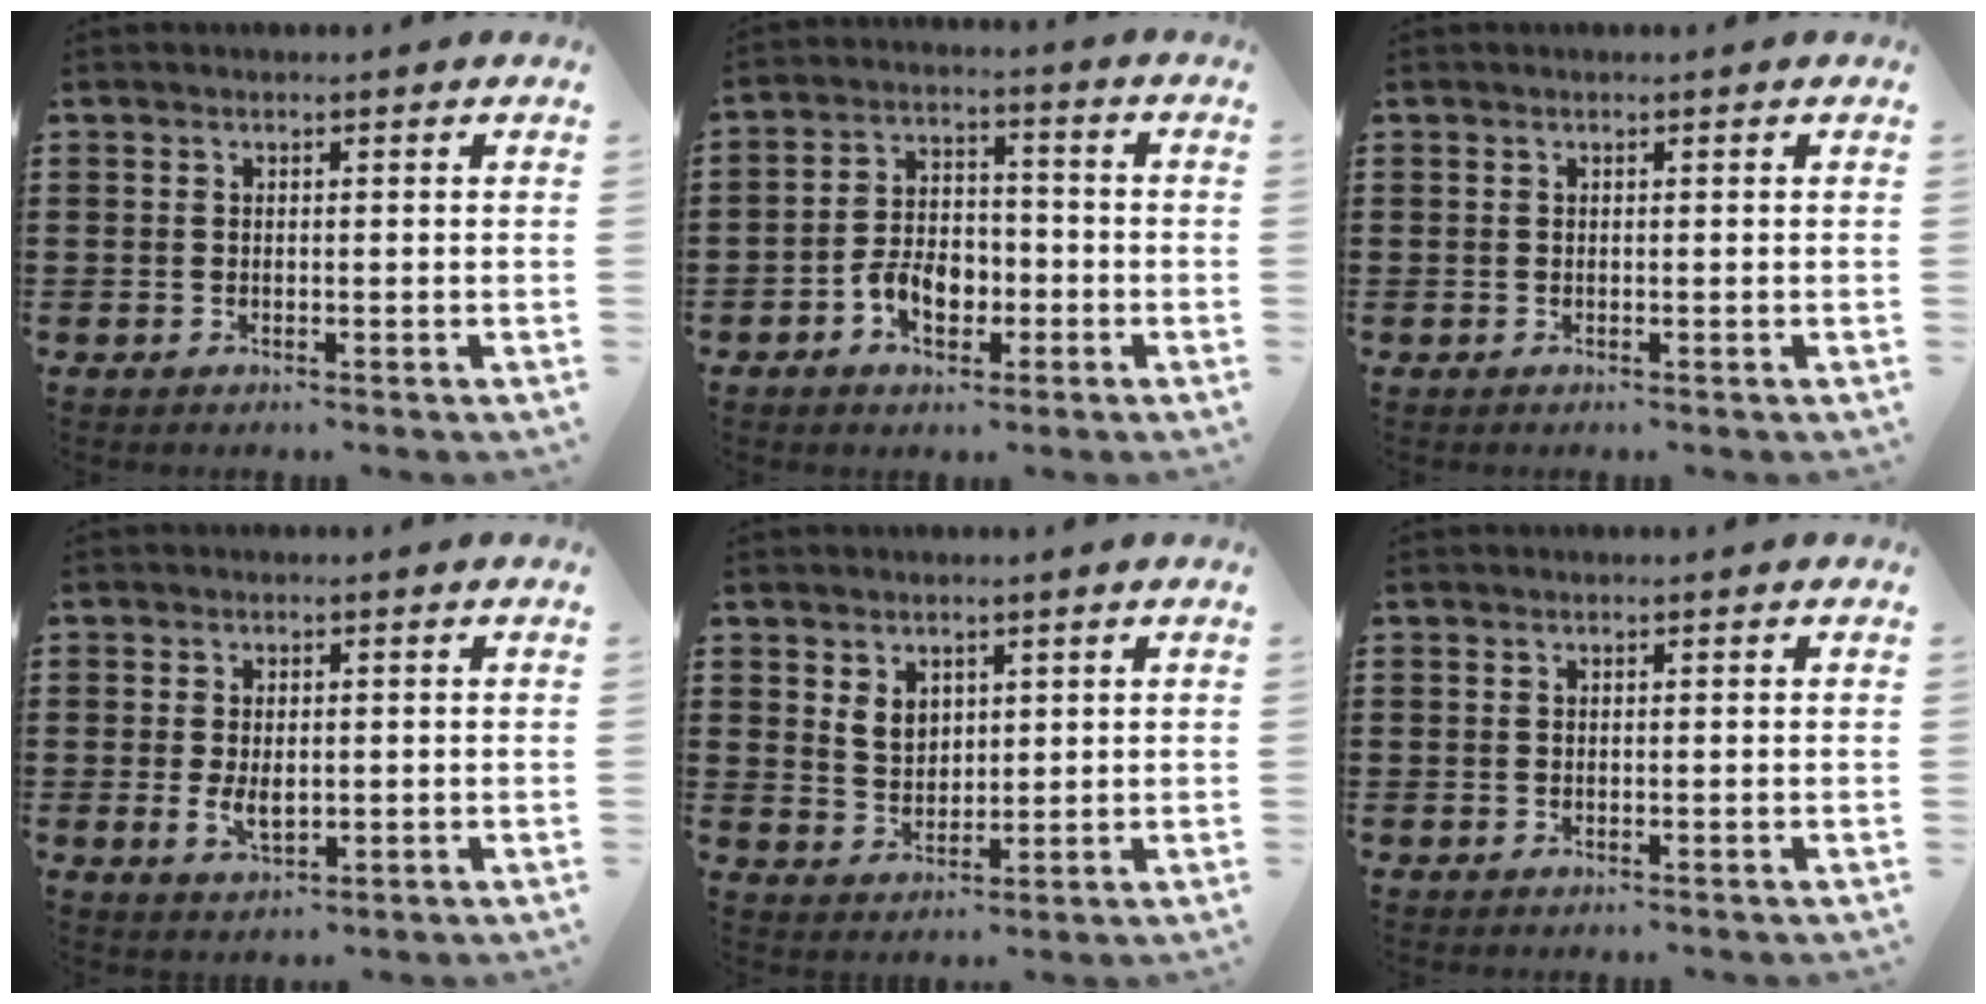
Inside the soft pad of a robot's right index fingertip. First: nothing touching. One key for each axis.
{"total": 6.4, "fx": -2.7, "fy": 4.2, "fz": 4.0, "tx": -0.079, "ty": 0.002, "tz": -0.052}
{"total": 0.0}
{"total": 3.3, "fx": -0.1, "fy": 1.6, "fz": 2.8, "tx": -0.048, "ty": -0.003, "tz": -0.002}
{"total": 3.8, "fx": 2.0, "fy": 2.9, "fz": 1.3, "tx": -0.037, "ty": 0.011, "tz": 0.039}
{"total": 0.0}